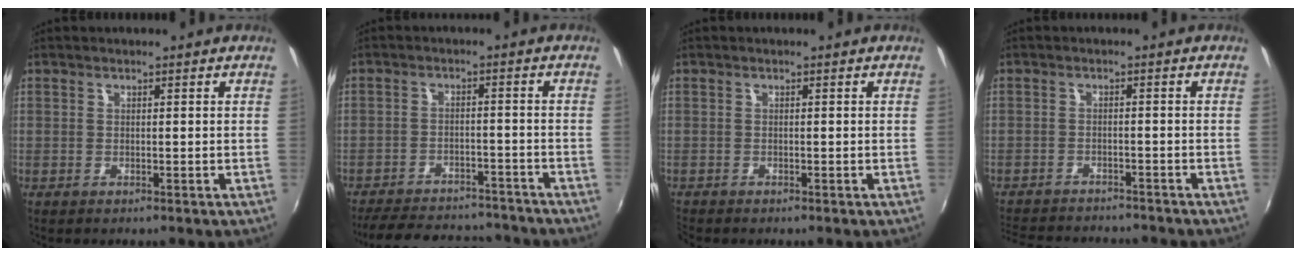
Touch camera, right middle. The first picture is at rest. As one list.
[{"total": 19.3, "force": [-16.8, 6.2, 7.1], "torque": [-0.159, 0.011, -0.218]}, {"total": 1.1, "force": [-1.0, 0.2, 0.1], "torque": [-0.005, -0.007, -0.022]}, {"total": 12.5, "force": [-11.3, 3.0, 4.3], "torque": [-0.106, -0.009, -0.168]}]